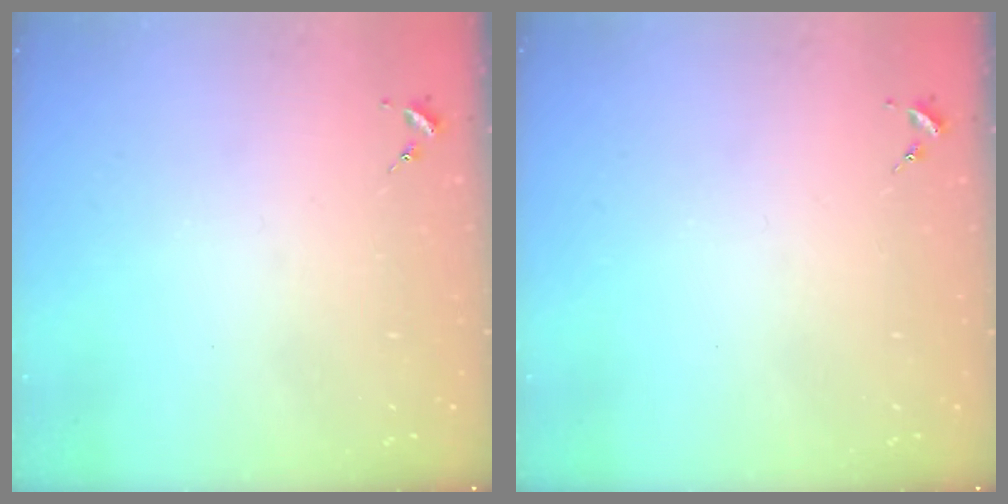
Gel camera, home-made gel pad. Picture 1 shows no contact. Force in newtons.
{"total": 0.0}